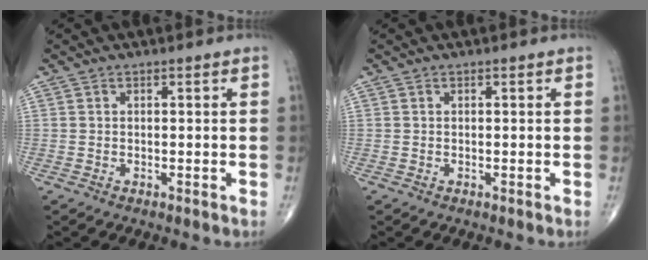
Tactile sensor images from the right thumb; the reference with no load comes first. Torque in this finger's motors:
{"motor_torque": [0.00, 0.00, 0.00, 0.00, -0.01]}